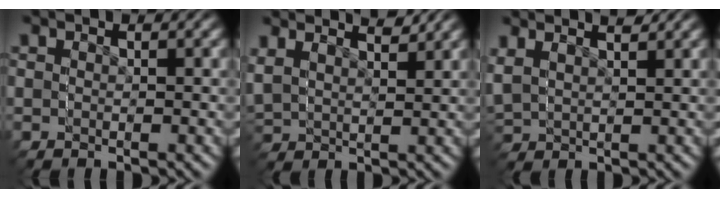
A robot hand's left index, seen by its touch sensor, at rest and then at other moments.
{"total": 3.3, "force": [2.9, 1.7, -0.3], "torque": [-0.031, 0.002, 0.050]}
{"total": 2.8, "force": [1.7, 2.1, 0.6], "torque": [-0.039, -0.004, 0.035]}